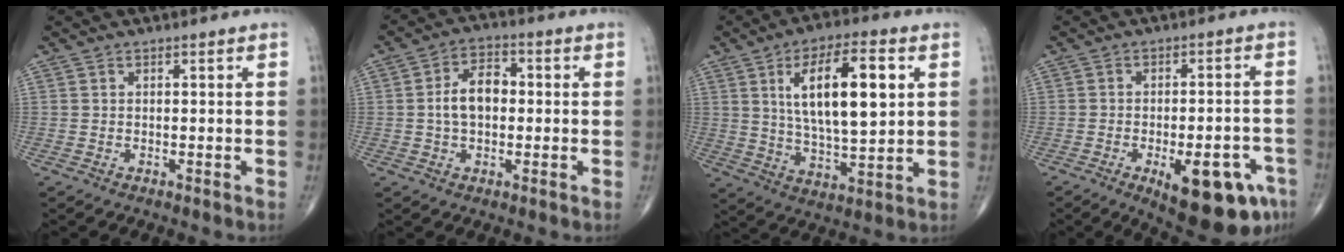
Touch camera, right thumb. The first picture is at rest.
{"total": 7.5, "force": [0.1, 4.8, 5.8], "torque": [-0.094, 0.019, -0.006]}
{"total": 17.0, "force": [4.5, 6.4, 15.1], "torque": [-0.237, -0.008, 0.079]}
{"total": 15.5, "force": [-7.3, 5.7, 12.5], "torque": [-0.115, 0.023, -0.083]}